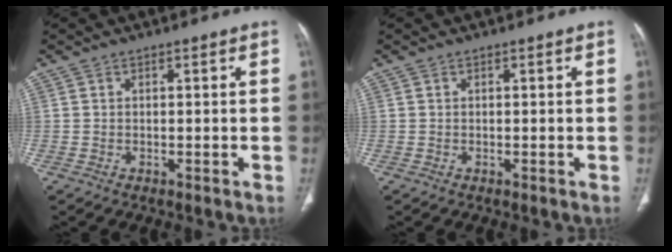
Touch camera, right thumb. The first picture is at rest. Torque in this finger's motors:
{"motor_torque": [0.00, 0.00, -0.29, 0.13, 0.00]}